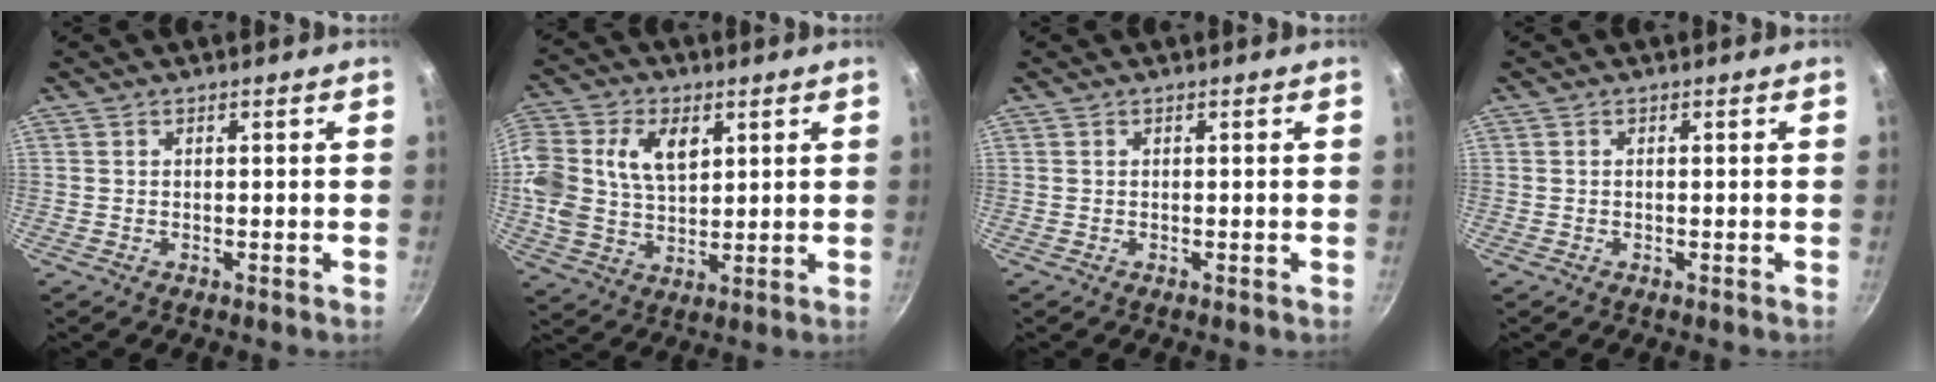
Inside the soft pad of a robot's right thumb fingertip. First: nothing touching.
{"total": 18.0, "force": [4.9, 12.4, 12.2], "torque": [-0.263, 0.010, 0.092]}
{"total": 0.0}
{"total": 0.0}